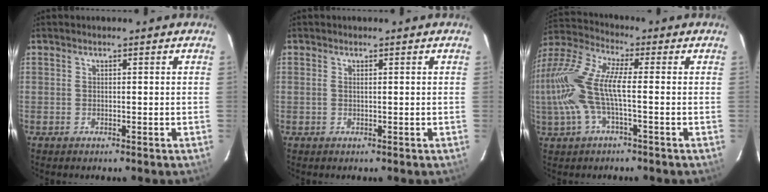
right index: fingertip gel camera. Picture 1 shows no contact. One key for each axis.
{"total": 0.6, "fx": 0.1, "fy": 0.0, "fz": 0.5, "tx": -0.014, "ty": 0.001, "tz": 0.000}
{"total": 15.4, "fx": -1.8, "fy": 4.6, "fz": 14.5, "tx": -0.291, "ty": 0.000, "tz": -0.040}